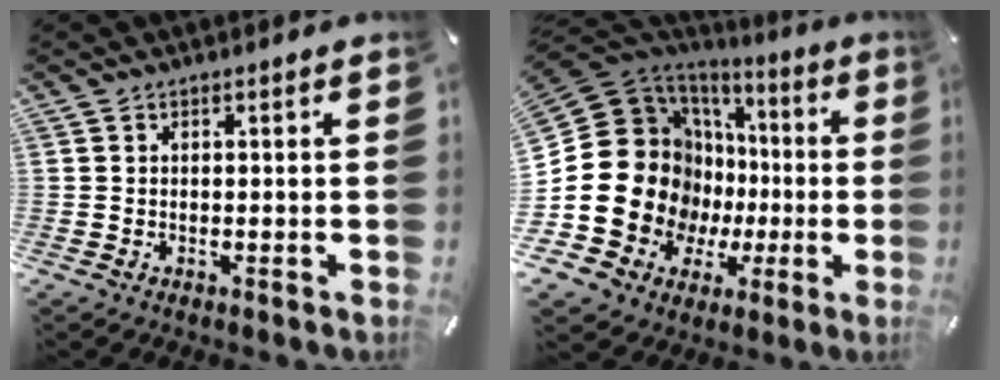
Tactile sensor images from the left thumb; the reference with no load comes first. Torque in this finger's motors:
{"motor_torque": [2.21, 2.80, 1.77, 0.99, 0.56]}